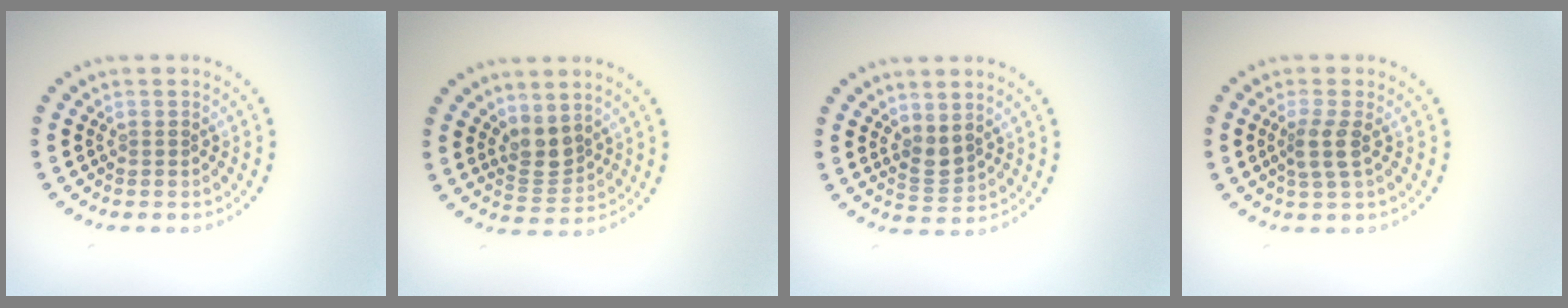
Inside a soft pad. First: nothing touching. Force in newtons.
{"total": 2.7, "press": 2.2, "slide": 1.5}
{"total": 1.8, "press": 1.5, "slide": 1.0}
{"total": 2.2, "press": 1.7, "slide": 1.3}